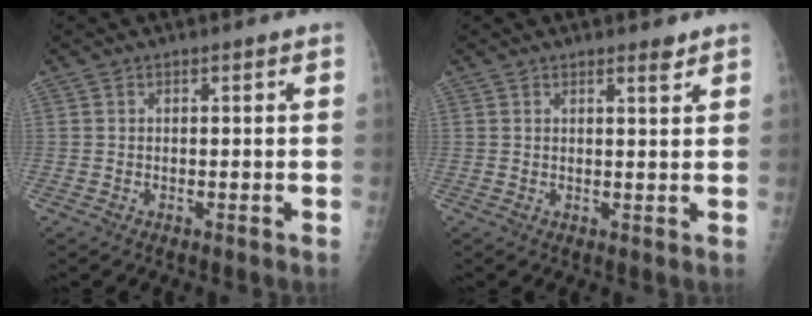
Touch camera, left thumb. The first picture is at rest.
{"total": 1.9, "force": [1.5, 0.4, 1.0], "torque": [-0.011, -0.010, 0.021]}